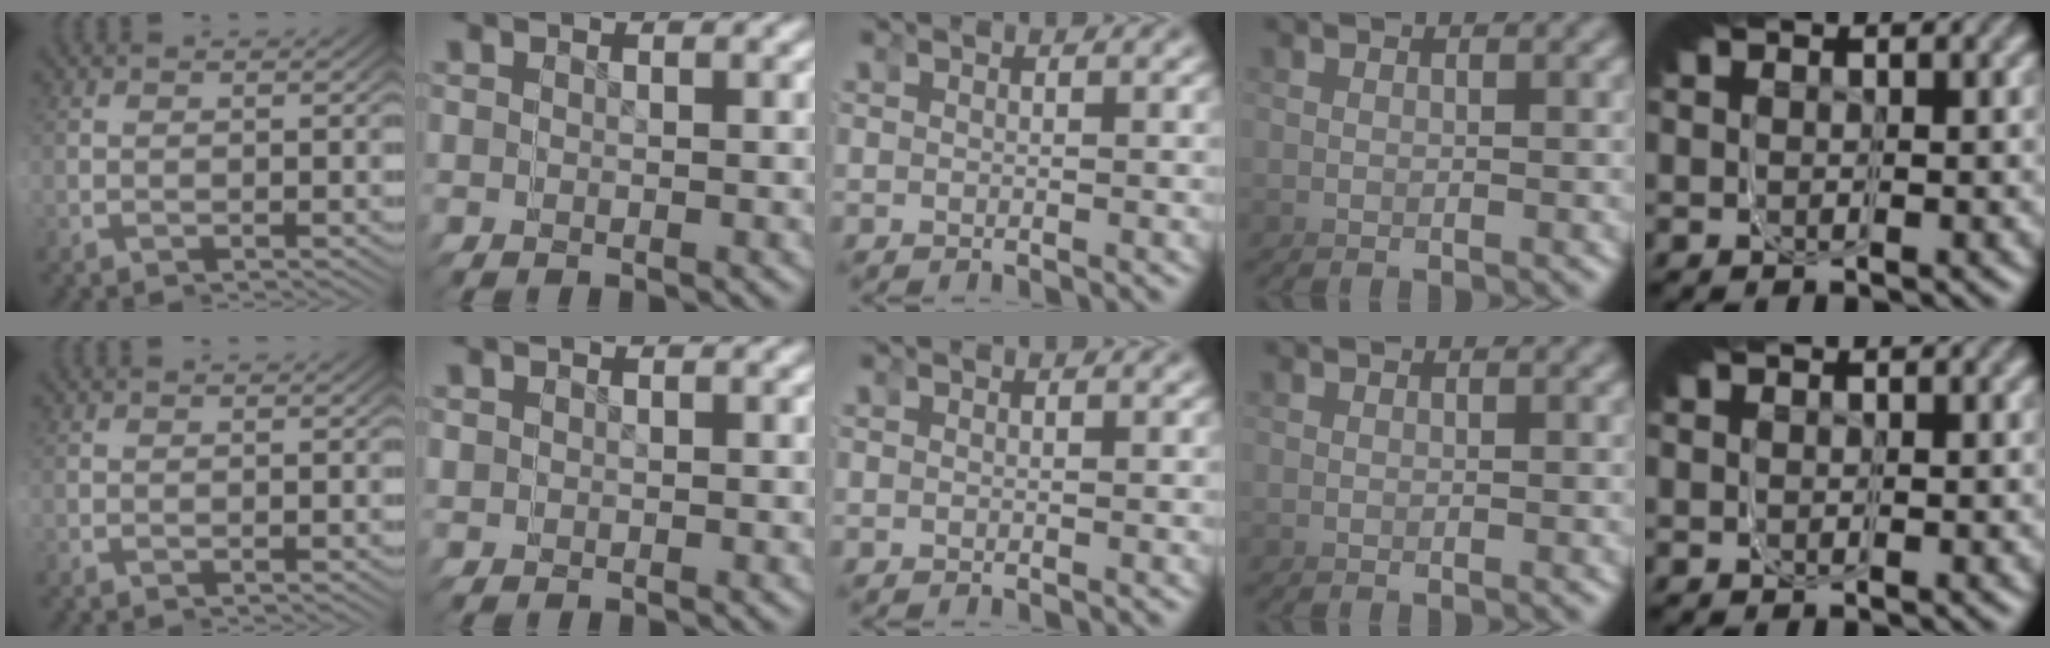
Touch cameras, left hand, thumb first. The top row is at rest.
{"index": {"total": 0.7, "force": [0.0, 0.7, -0.1], "torque": [0.004, -0.003, 0.001]}}